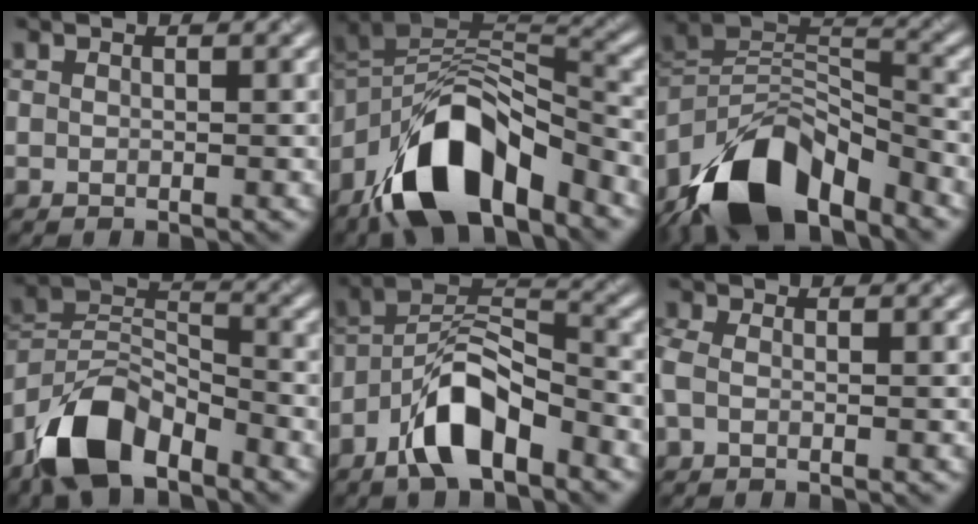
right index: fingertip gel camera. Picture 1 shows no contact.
{"total": 11.6, "force": [-7.3, 4.9, 7.5], "torque": [-0.131, 0.003, -0.146]}
{"total": 12.3, "force": [-8.7, 5.3, 6.9], "torque": [-0.124, 0.008, -0.166]}
{"total": 9.2, "force": [-6.5, 4.2, 4.9], "torque": [-0.088, 0.003, -0.136]}
{"total": 7.2, "force": [-4.4, 3.0, 4.9], "torque": [-0.080, 0.011, -0.091]}
{"total": 1.3, "force": [-0.3, 0.9, 1.0], "torque": [-0.030, 0.001, -0.013]}